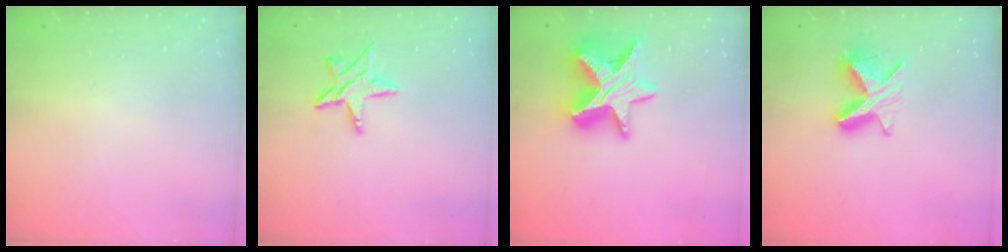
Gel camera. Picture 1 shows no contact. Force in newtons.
{"total": 10.0, "press": 10.0, "slide": 0.6}
{"total": 16.1, "press": 16.1, "slide": 0.9}
{"total": 9.4, "press": 9.4, "slide": 0.9}